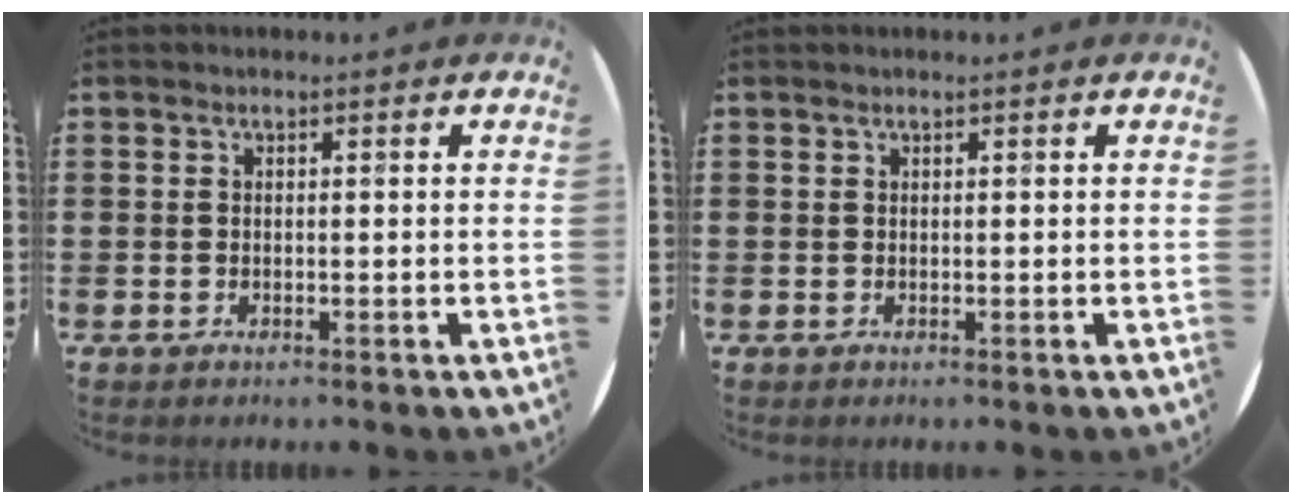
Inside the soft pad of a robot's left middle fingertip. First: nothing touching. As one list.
[{"total": 0.0}]